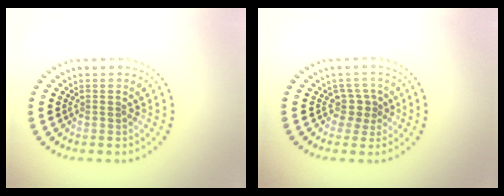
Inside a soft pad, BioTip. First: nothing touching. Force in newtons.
{"total": 1.8, "press": 1.2, "slide": 1.4}